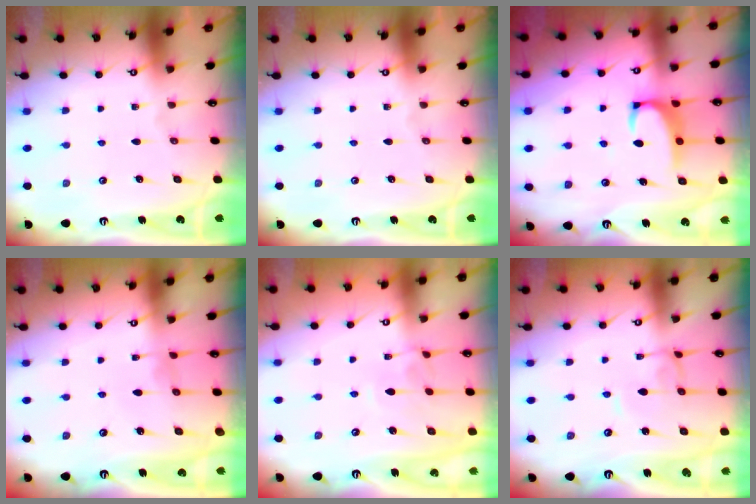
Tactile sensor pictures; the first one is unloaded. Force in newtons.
{"total": 0.0}
{"total": 3.0, "press": 2.8, "slide": 1.0}
{"total": 1.7, "press": 1.6, "slide": 0.3}
{"total": 4.1, "press": 4.1, "slide": 0.2}
{"total": 2.0, "press": 2.0, "slide": 0.1}